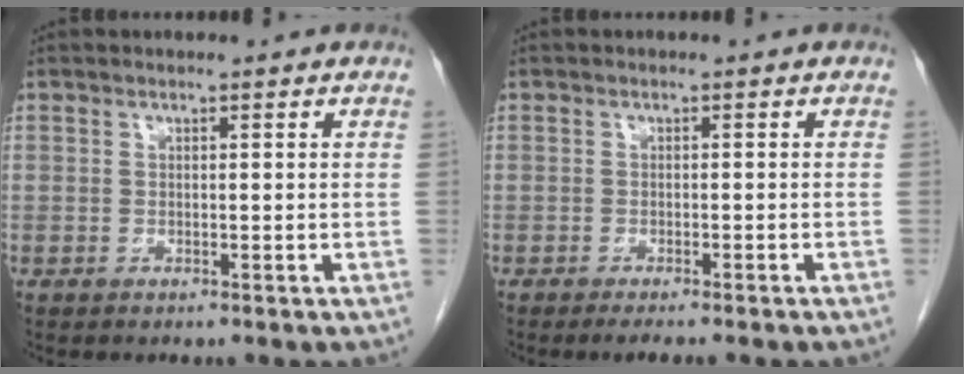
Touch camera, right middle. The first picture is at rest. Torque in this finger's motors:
{"motor_torque": [0.13, -0.01, 0.02, 0.03]}